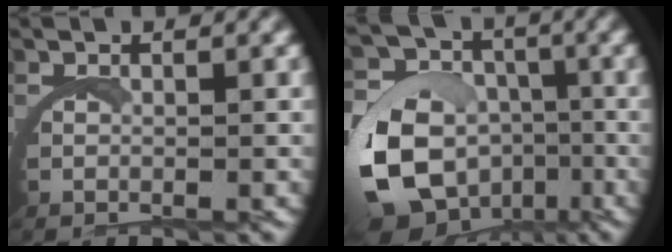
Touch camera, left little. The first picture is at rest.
{"total": 11.0, "force": [-3.2, 9.2, 5.1], "torque": [-0.119, -0.054, -0.048]}